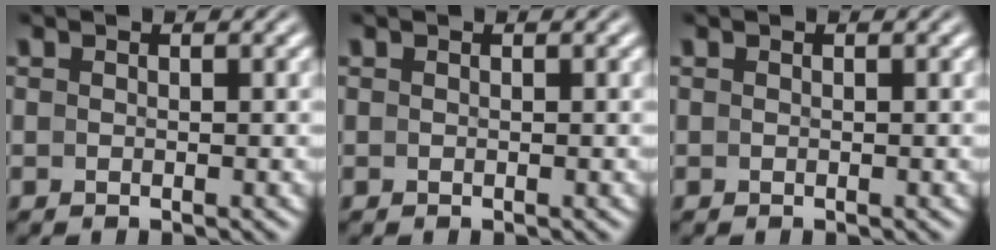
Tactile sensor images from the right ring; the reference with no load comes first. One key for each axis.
{"total": 0.0}
{"total": 0.0}